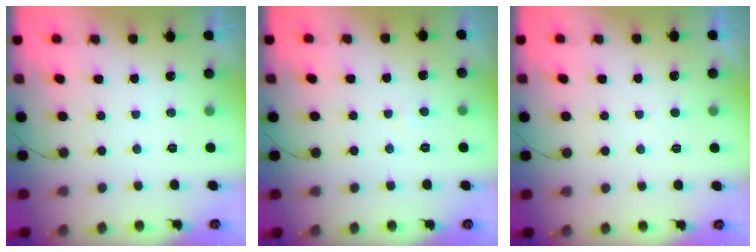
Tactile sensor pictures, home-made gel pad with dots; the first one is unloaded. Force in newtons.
{"total": 1.6, "press": 1.5, "slide": 0.2}
{"total": 1.9, "press": 1.9, "slide": 0.3}